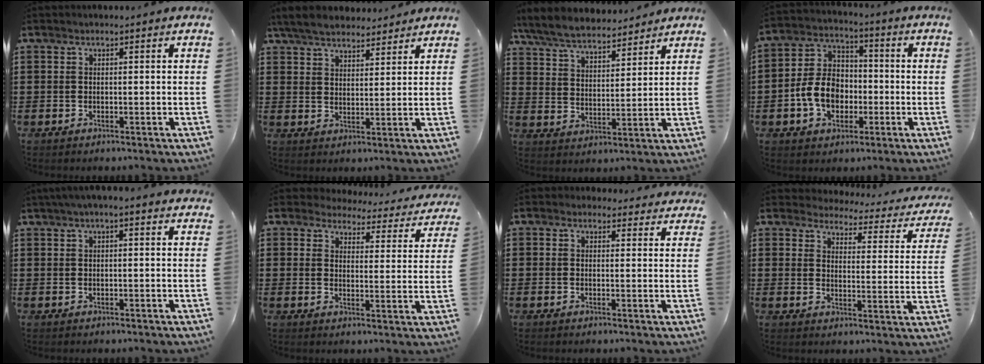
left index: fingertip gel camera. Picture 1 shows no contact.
{"total": 5.5, "force": [5.1, 1.6, 1.4], "torque": [-0.047, -0.008, 0.095]}
{"total": 6.7, "force": [6.3, 1.1, 1.9], "torque": [-0.065, -0.027, 0.113]}
{"total": 8.5, "force": [-2.3, 6.5, 5.0], "torque": [-0.130, 0.014, -0.048]}
{"total": 2.2, "force": [1.5, 0.2, 1.5], "torque": [-0.033, 0.004, 0.027]}
{"total": 3.9, "force": [3.8, 0.7, 0.5], "torque": [-0.025, -0.031, 0.061]}
{"total": 2.3, "force": [2.0, 1.1, 0.4], "torque": [-0.008, -0.003, 0.035]}
{"total": 3.1, "force": [3.0, 0.4, 0.7], "torque": [-0.035, -0.023, 0.045]}